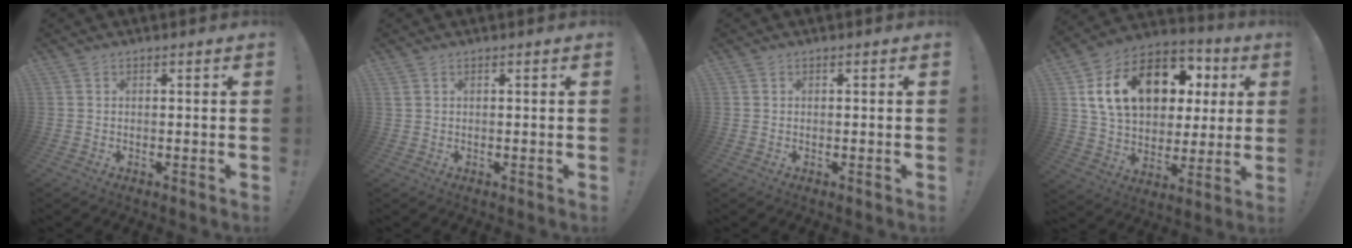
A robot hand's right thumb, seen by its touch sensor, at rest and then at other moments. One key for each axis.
{"total": 0.8, "fx": 0.5, "fy": 0.4, "fz": 0.5, "tx": -0.018, "ty": 0.004, "tz": 0.011}
{"total": 0.0}
{"total": 20.7, "fx": 6.9, "fy": 14.1, "fz": 13.5, "tx": -0.217, "ty": -0.015, "tz": 0.140}